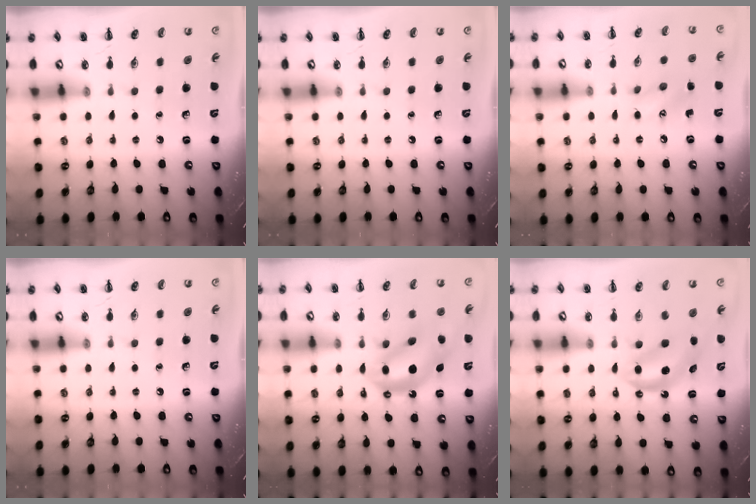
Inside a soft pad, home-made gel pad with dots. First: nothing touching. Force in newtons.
{"total": 0.0}
{"total": 7.7, "press": 7.6, "slide": 1.0}
{"total": 0.0}
{"total": 11.0, "press": 10.6, "slide": 2.9}
{"total": 6.3, "press": 6.2, "slide": 1.0}